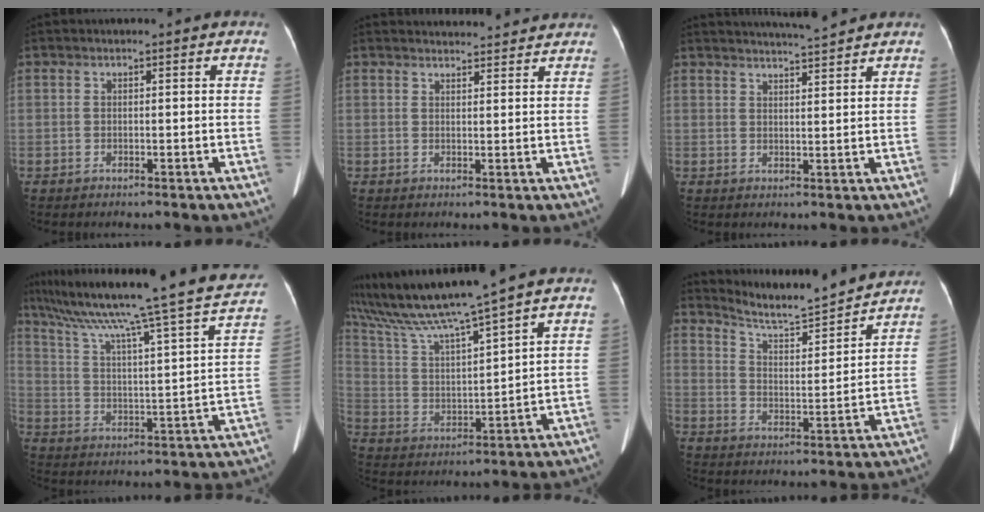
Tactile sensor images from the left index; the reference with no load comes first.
{"total": 7.7, "force": [7.5, 1.1, 1.3], "torque": [-0.011, 0.020, 0.083]}
{"total": 6.5, "force": [6.2, -0.7, 1.9], "torque": [-0.036, 0.008, 0.089]}
{"total": 28.8, "force": [23.9, 0.5, 16.0], "torque": [-0.262, -0.025, 0.332]}
{"total": 14.0, "force": [11.9, -2.2, 7.1], "torque": [-0.142, 0.005, 0.226]}
{"total": 12.3, "force": [12.0, -0.4, 2.6], "torque": [-0.054, -0.002, 0.188]}